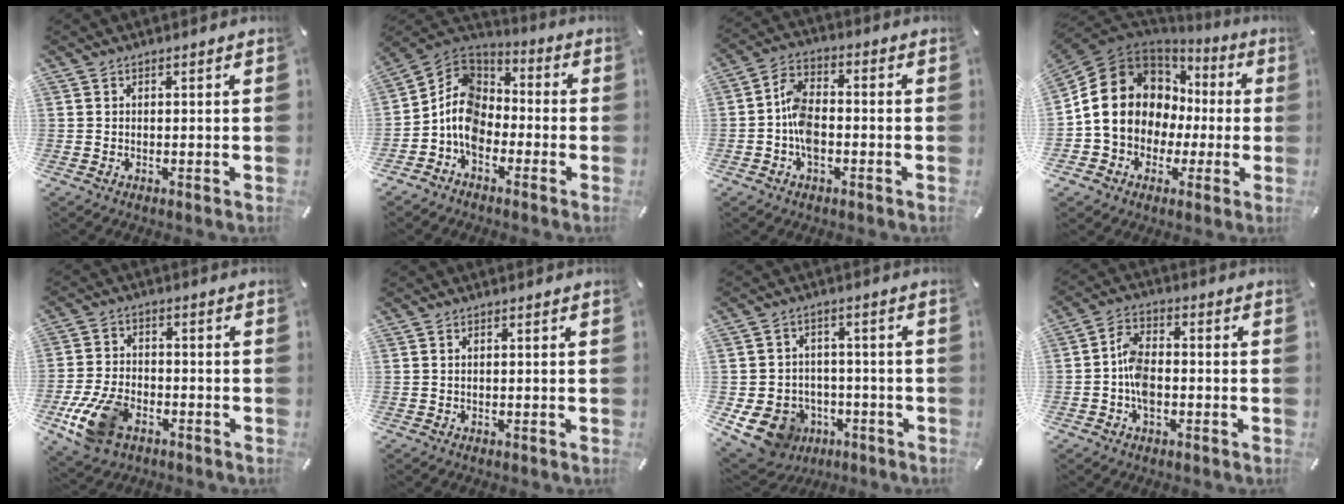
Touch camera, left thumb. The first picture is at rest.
{"total": 10.5, "force": [-4.8, 7.9, 4.9], "torque": [-0.124, 0.019, -0.095]}
{"total": 7.5, "force": [-2.4, 4.8, 5.2], "torque": [-0.104, 0.018, -0.042]}
{"total": 14.6, "force": [-0.7, 13.3, 6.0], "torque": [-0.125, 0.000, -0.006]}
{"total": 11.8, "force": [-5.6, 7.3, 7.4], "torque": [-0.153, 0.021, -0.098]}
{"total": 0.7, "force": [0.1, 0.3, 0.6], "torque": [-0.011, 0.001, 0.002]}
{"total": 10.6, "force": [-4.2, 8.8, 4.0], "torque": [-0.088, 0.024, -0.071]}
{"total": 6.7, "force": [-1.9, 4.3, 4.8], "torque": [-0.091, 0.016, -0.034]}